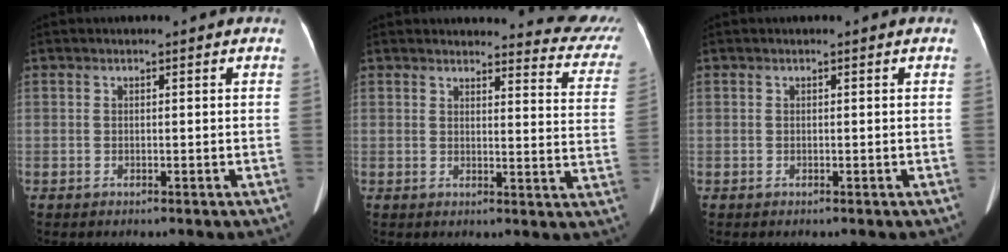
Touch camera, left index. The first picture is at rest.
{"total": 14.1, "force": [13.7, 2.1, 2.7], "torque": [0.009, -0.106, 0.106]}
{"total": 0.0}